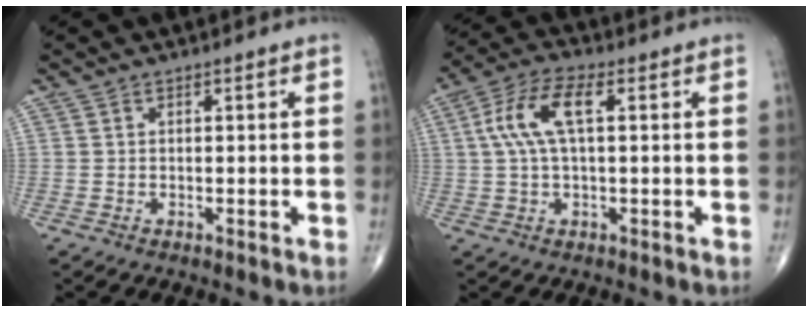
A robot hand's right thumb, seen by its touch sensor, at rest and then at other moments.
{"total": 9.2, "force": [1.9, 3.7, 8.3], "torque": [-0.182, 0.027, 0.032]}